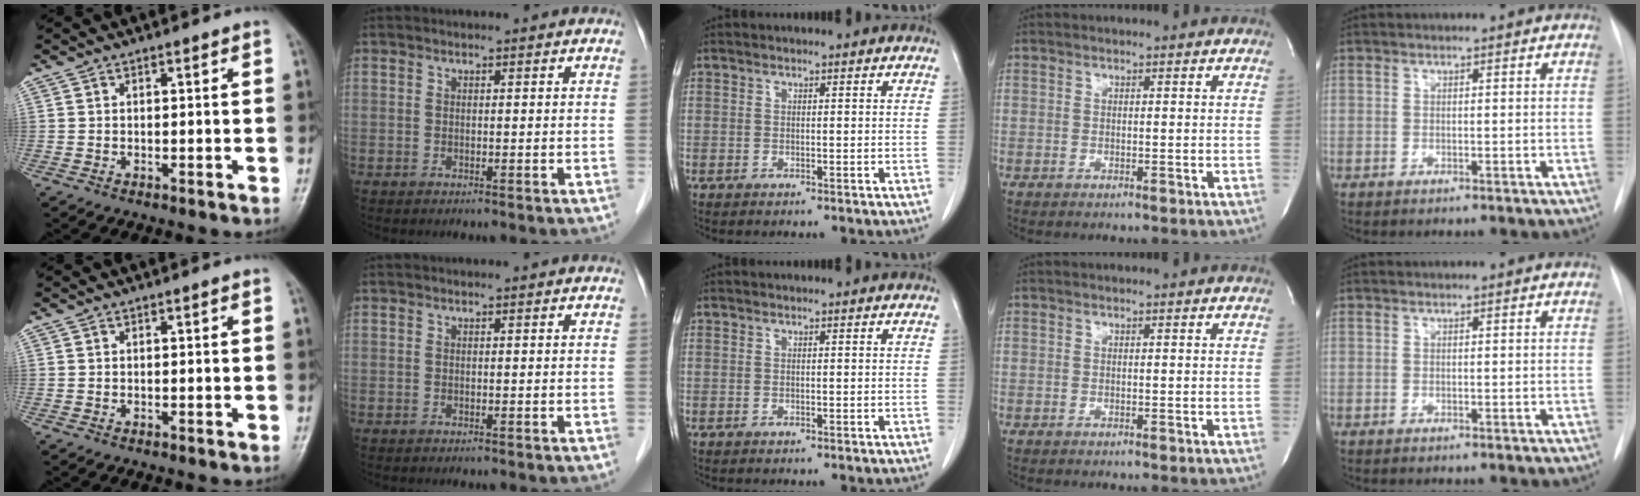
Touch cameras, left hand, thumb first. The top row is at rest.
{}